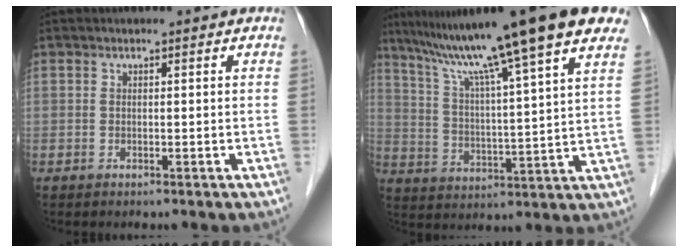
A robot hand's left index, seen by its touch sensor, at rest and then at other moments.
{"total": 21.1, "force": [15.3, 0.2, 14.6], "torque": [-0.234, 0.032, 0.225]}